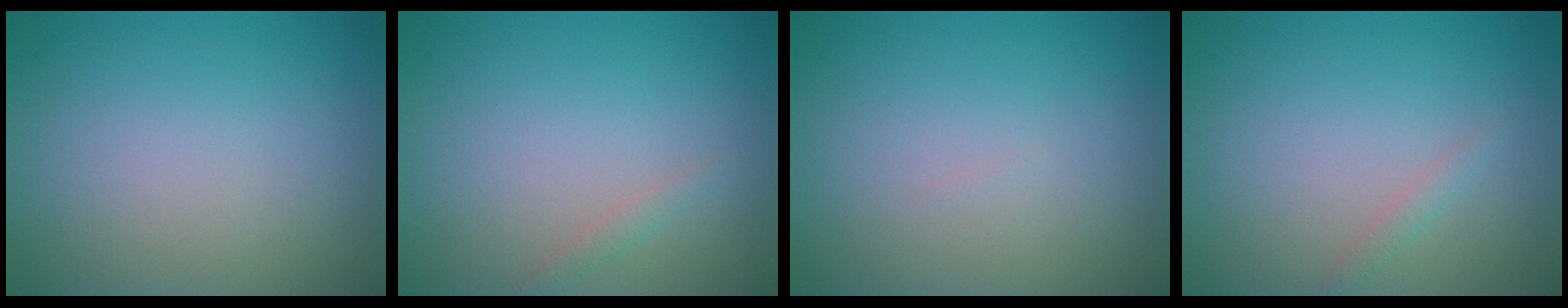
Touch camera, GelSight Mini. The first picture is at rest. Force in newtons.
{"total": 0.7, "press": 0.7, "slide": 0.0}
{"total": 0.0}
{"total": 0.8, "press": 0.8, "slide": 0.0}